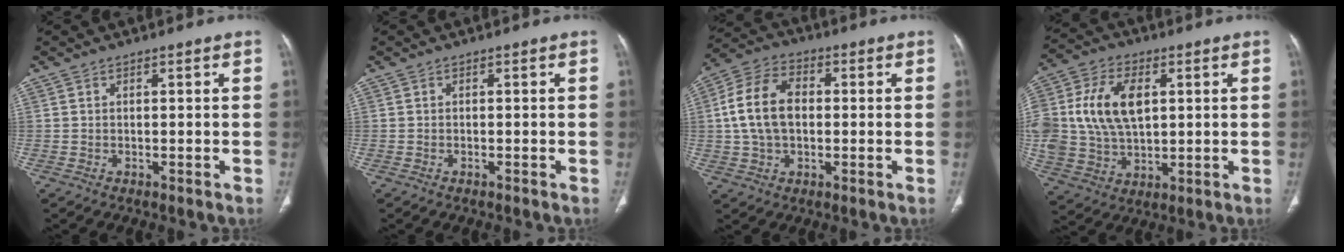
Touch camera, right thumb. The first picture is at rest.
{"total": 0.0}
{"total": 12.2, "force": [0.6, 8.2, 9.1], "torque": [-0.172, 0.025, 0.006]}
{"total": 18.2, "force": [3.3, 12.0, 13.2], "torque": [-0.277, 0.000, 0.068]}